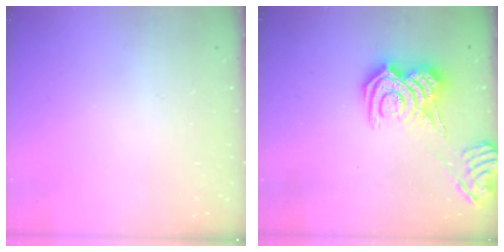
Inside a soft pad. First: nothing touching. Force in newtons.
{"total": 10.6, "press": 10.5, "slide": 1.3}